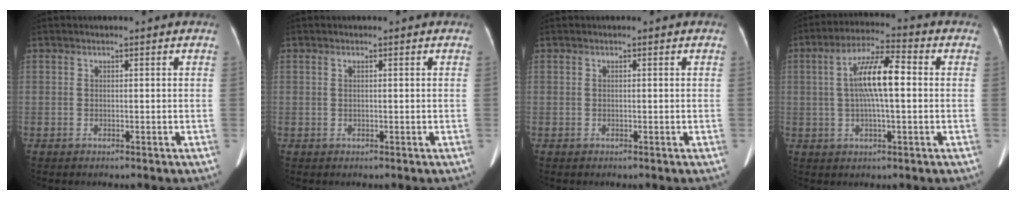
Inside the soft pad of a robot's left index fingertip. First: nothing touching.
{"total": 0.5, "force": [0.2, 0.1, 0.5], "torque": [-0.016, 0.001, 0.006]}
{"total": 0.0}
{"total": 9.4, "force": [0.7, 1.8, 9.2], "torque": [-0.174, 0.020, 0.009]}